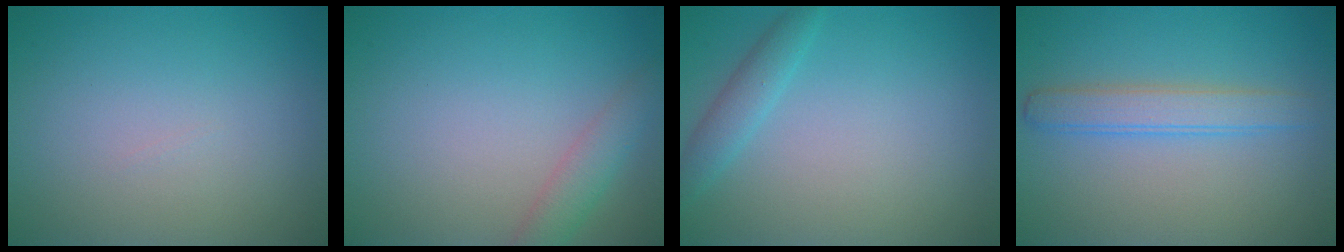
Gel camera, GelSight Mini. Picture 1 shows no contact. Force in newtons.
{"total": 2.3, "press": 2.3, "slide": 0.1}
{"total": 1.9, "press": 1.9, "slide": 0.1}
{"total": 2.9, "press": 2.9, "slide": 0.1}